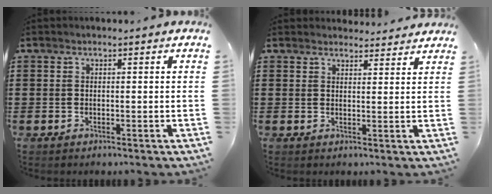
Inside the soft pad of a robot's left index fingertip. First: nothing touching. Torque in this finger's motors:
{"motor_torque": [-0.04, -0.06, -0.36, -0.21]}